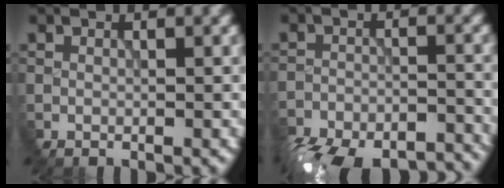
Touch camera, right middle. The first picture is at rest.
{"total": 14.8, "force": [-13.6, 4.5, 3.8], "torque": [-0.061, -0.024, -0.177]}